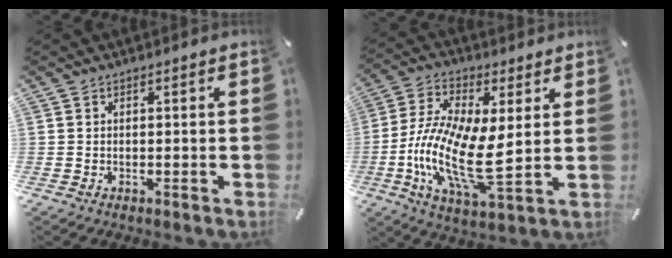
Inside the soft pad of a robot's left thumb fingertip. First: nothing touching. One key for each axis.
{"total": 15.9, "fx": -1.2, "fy": 5.7, "fz": 14.8, "tx": -0.324, "ty": -0.027, "tz": -0.020}